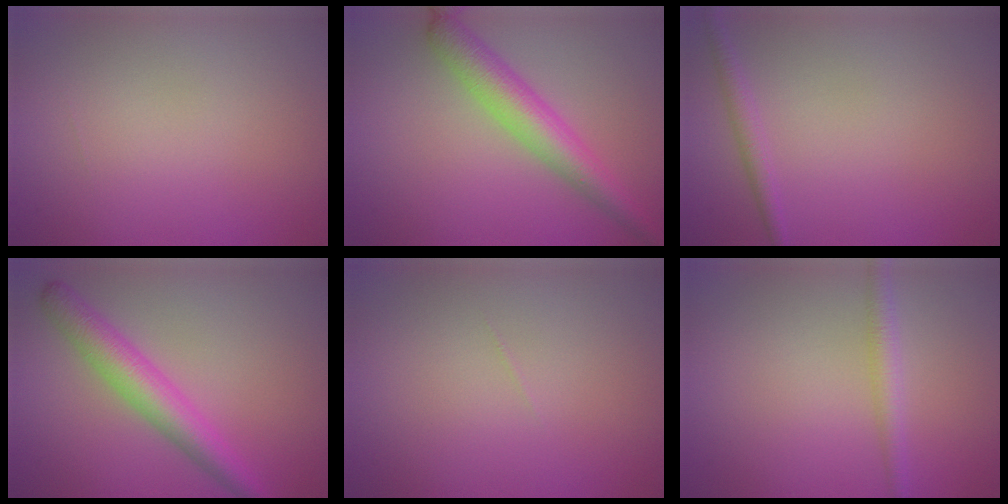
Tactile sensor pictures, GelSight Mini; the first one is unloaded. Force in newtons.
{"total": 4.8, "press": 4.8, "slide": 0.1}
{"total": 1.5, "press": 1.5, "slide": 0.1}
{"total": 4.5, "press": 4.5, "slide": 0.1}
{"total": 0.0}
{"total": 2.0, "press": 2.0, "slide": 0.0}